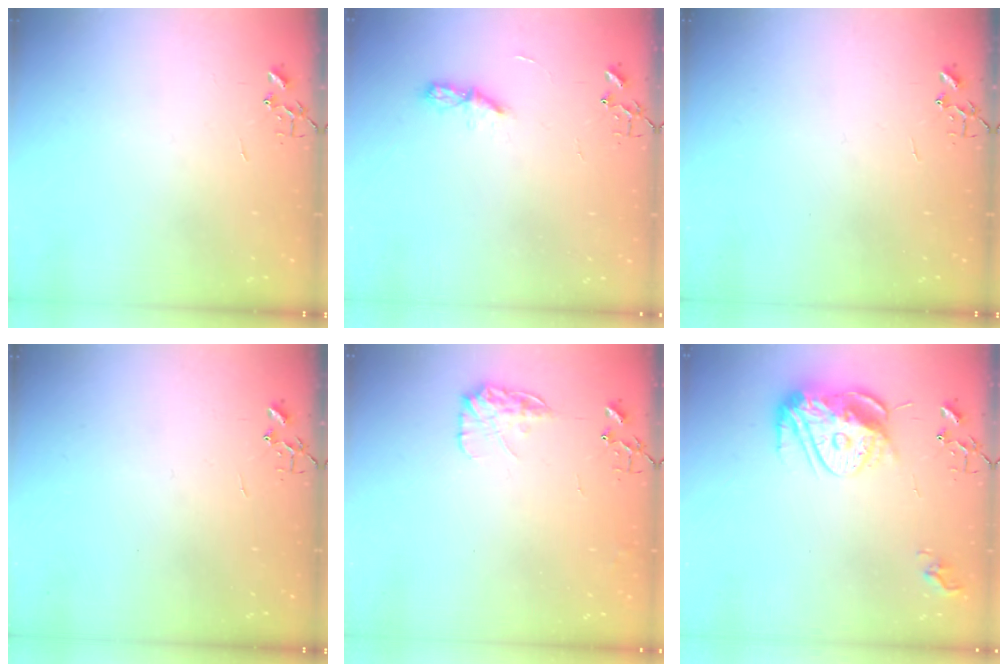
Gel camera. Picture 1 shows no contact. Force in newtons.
{"total": 5.1, "press": 5.0, "slide": 0.6}
{"total": 0.0}
{"total": 0.0}
{"total": 11.4, "press": 11.3, "slide": 0.4}
{"total": 14.8, "press": 14.7, "slide": 1.4}